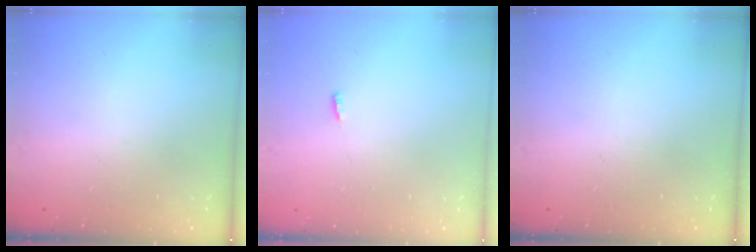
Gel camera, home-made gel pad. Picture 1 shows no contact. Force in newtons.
{"total": 2.8, "press": 2.7, "slide": 0.8}
{"total": 0.0}